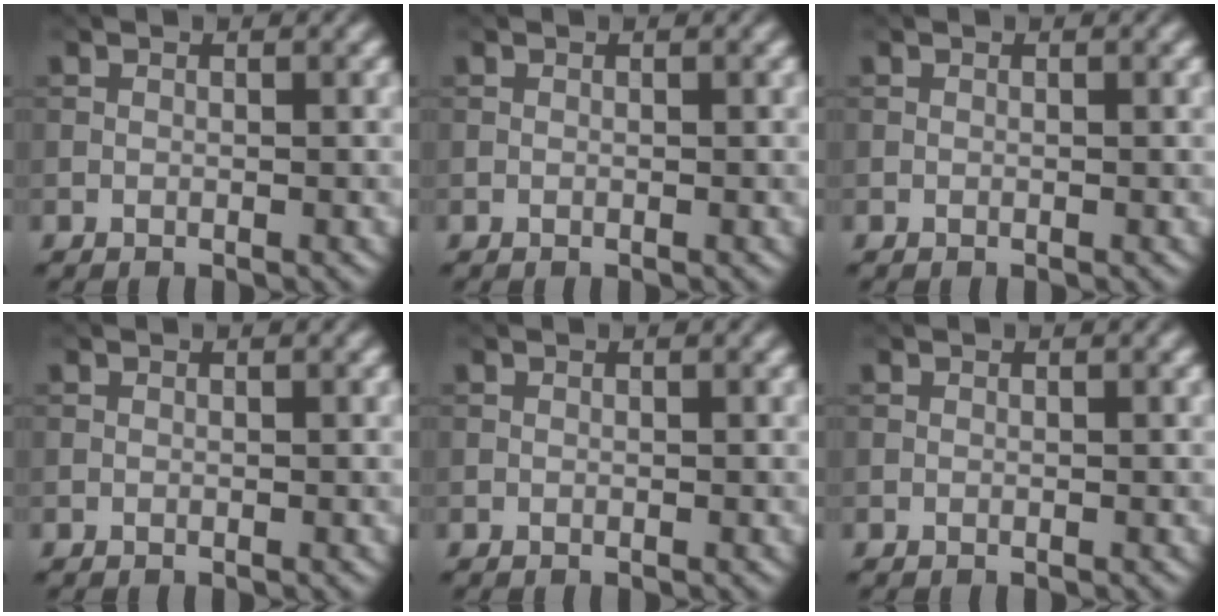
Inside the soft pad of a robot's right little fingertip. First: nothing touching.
{"total": 0.0}
{"total": 0.0}
{"total": 0.0}
{"total": 0.0}
{"total": 0.0}